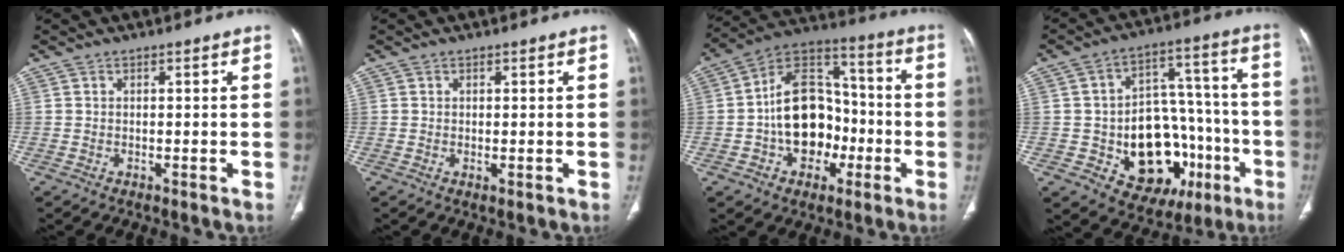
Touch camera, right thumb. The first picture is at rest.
{"total": 0.5, "force": [0.0, 0.2, 0.5], "torque": [-0.013, -0.004, 0.002]}
{"total": 17.2, "force": [-3.3, 12.4, 11.4], "torque": [-0.141, 0.044, -0.058]}
{"total": 22.0, "force": [-6.6, 14.9, 14.9], "torque": [-0.160, 0.046, -0.074]}